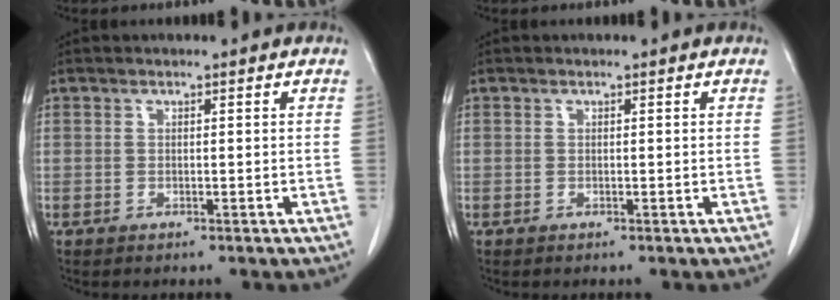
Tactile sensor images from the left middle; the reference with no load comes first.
{"total": 0.0}